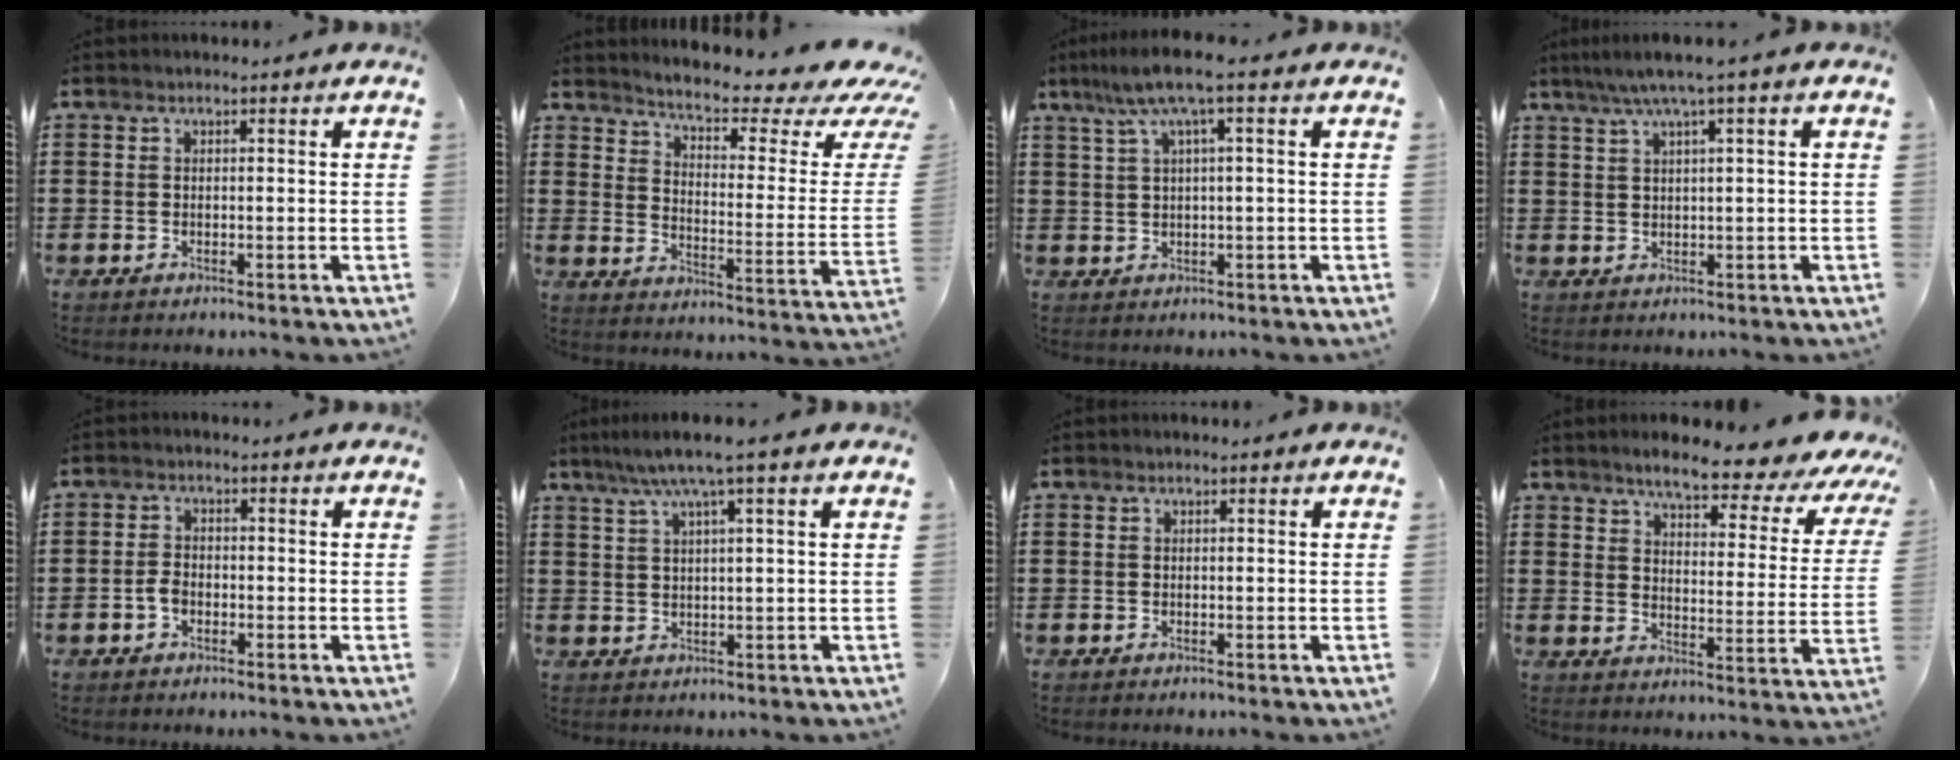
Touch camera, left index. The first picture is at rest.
{"total": 5.1, "force": [3.9, 0.7, 3.3], "torque": [-0.065, -0.037, 0.055]}
{"total": 6.0, "force": [2.2, 0.2, 5.6], "torque": [-0.120, -0.001, 0.033]}
{"total": 3.1, "force": [1.5, -0.3, 2.8], "torque": [-0.056, -0.002, 0.023]}
{"total": 2.3, "force": [-0.7, 1.5, 1.7], "torque": [-0.048, -0.003, -0.018]}
{"total": 4.9, "force": [2.7, -0.3, 4.1], "torque": [-0.086, -0.001, 0.044]}
{"total": 0.0}
{"total": 7.0, "force": [5.9, 0.9, 3.6], "torque": [-0.072, -0.041, 0.092]}